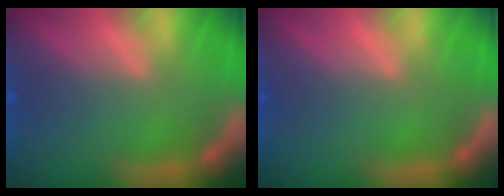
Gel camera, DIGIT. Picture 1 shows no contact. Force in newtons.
{"total": 0.0}